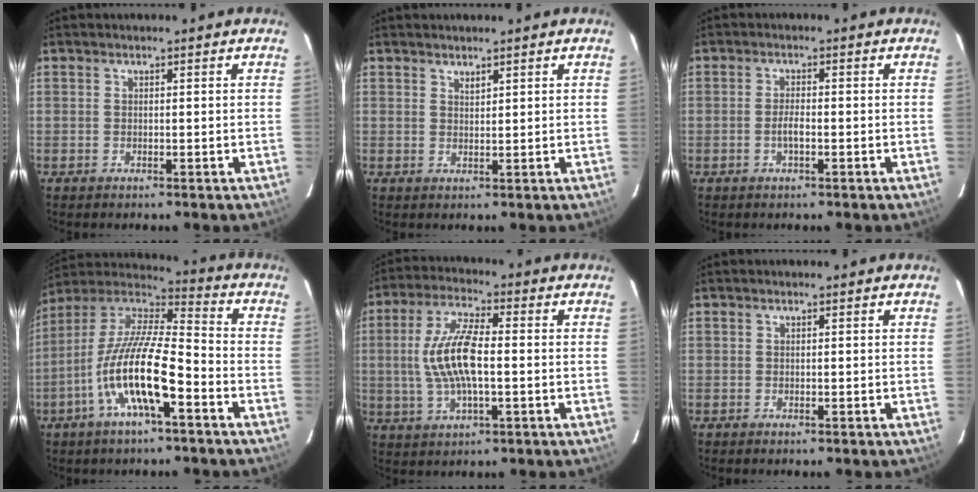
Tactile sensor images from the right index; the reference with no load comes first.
{"total": 1.1, "force": [1.0, 0.3, 0.3], "torque": [-0.004, 0.000, 0.020]}
{"total": 1.9, "force": [-0.7, 0.5, 1.7], "torque": [-0.036, 0.002, -0.015]}
{"total": 15.9, "force": [-6.7, 3.7, 14.0], "torque": [-0.269, -0.010, -0.135]}
{"total": 11.1, "force": [-0.5, 3.8, 10.5], "torque": [-0.213, 0.006, -0.009]}
{"total": 0.0}